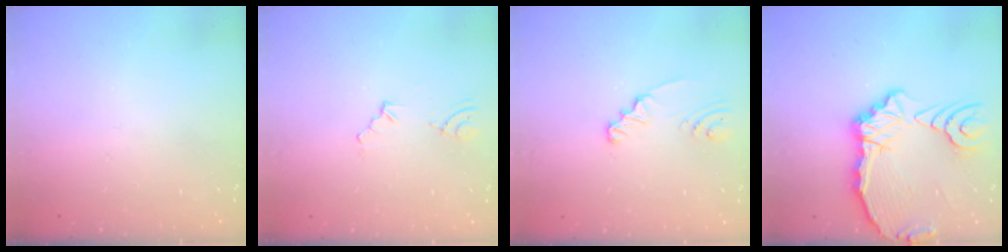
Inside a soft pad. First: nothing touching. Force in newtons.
{"total": 2.7, "press": 1.9, "slide": 2.0}
{"total": 2.3, "press": 2.3, "slide": 0.3}
{"total": 15.1, "press": 15.0, "slide": 2.1}